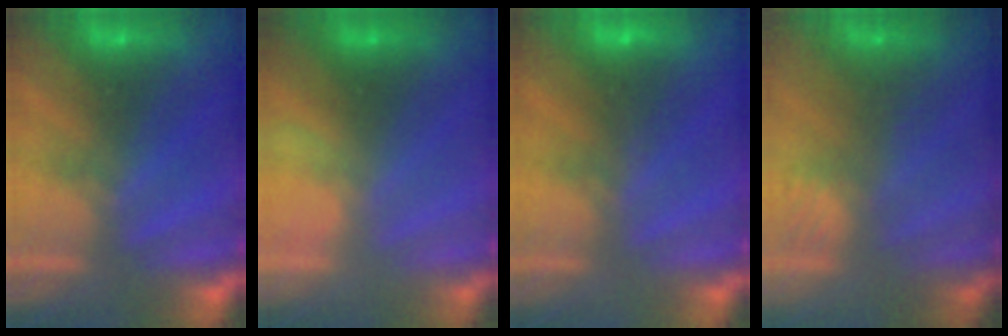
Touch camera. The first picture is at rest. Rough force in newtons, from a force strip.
{"total": 2.9}
{"total": 2.9}
{"total": 2.4}